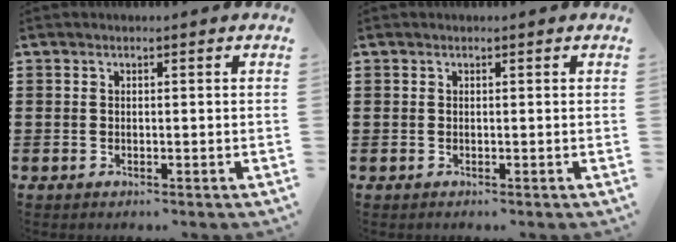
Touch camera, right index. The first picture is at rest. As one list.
[{"total": 0.0}]